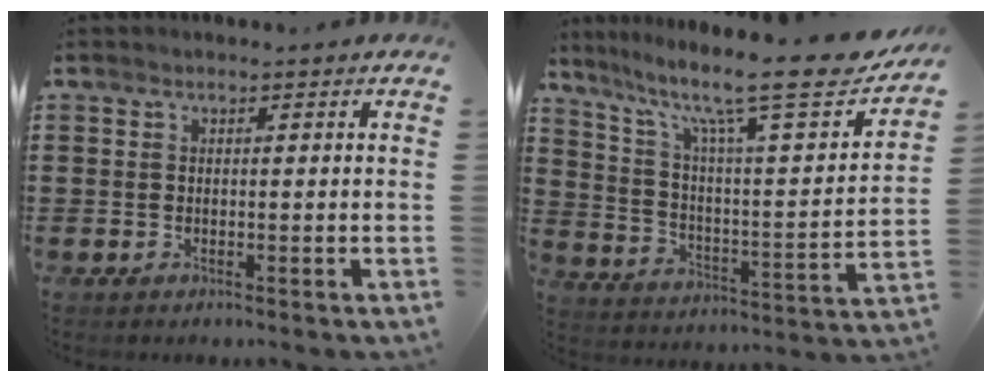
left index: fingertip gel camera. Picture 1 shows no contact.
{"total": 13.6, "force": [10.1, 1.9, 8.9], "torque": [-0.174, -0.067, 0.156]}